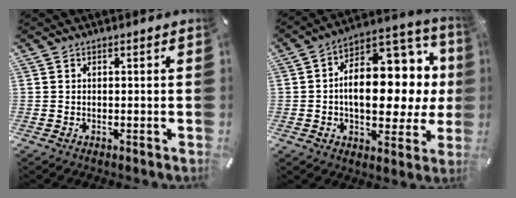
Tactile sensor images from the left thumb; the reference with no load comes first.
{"total": 18.5, "force": [1.6, 11.6, 14.2], "torque": [-0.190, -0.019, 0.034]}